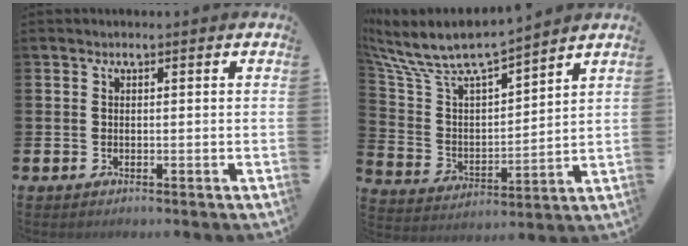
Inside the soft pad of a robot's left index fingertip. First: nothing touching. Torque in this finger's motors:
{"motor_torque": [0.02, -1.04, 0.66, 0.21]}